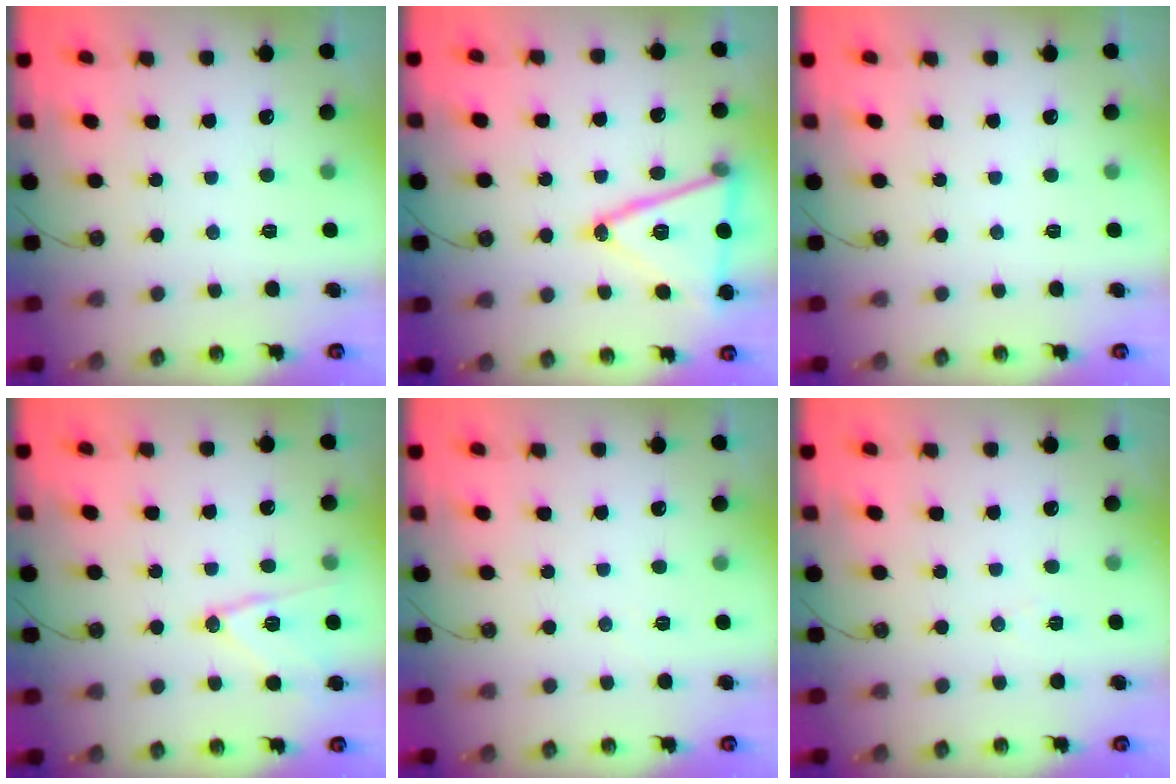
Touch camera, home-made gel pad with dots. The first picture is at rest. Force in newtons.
{"total": 18.1, "press": 17.8, "slide": 3.4}
{"total": 0.0}
{"total": 12.6, "press": 12.6, "slide": 0.7}
{"total": 5.2, "press": 2.6, "slide": 4.5}
{"total": 5.3, "press": 3.1, "slide": 4.3}